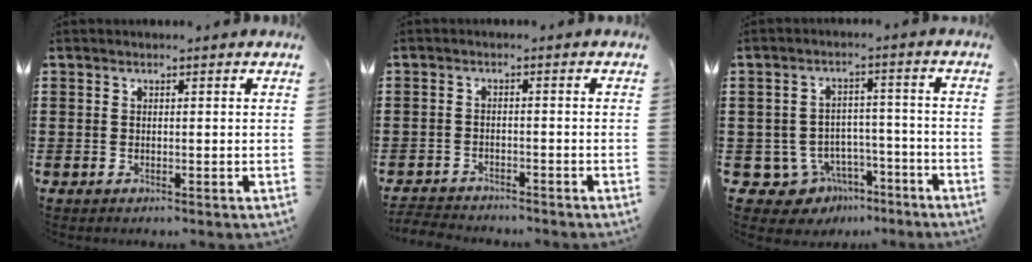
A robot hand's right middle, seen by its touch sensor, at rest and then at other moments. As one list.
[{"total": 2.8, "force": [-2.8, 0.2, 0.0], "torque": [-0.007, -0.003, -0.059]}, {"total": 6.2, "force": [-4.6, 3.8, 1.6], "torque": [-0.046, 0.020, -0.088]}]